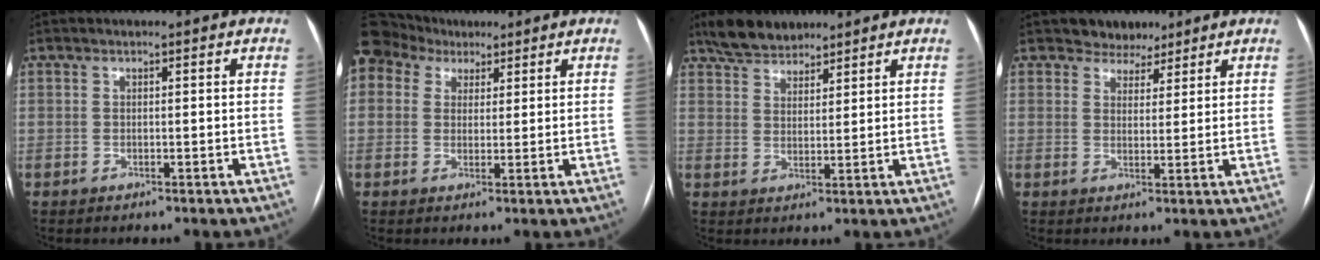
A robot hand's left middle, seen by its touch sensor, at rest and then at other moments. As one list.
[{"total": 12.0, "force": [7.1, 8.8, 3.9], "torque": [-0.113, 0.063, 0.134]}, {"total": 6.0, "force": [5.2, 2.4, 1.6], "torque": [-0.031, 0.013, 0.097]}, {"total": 4.1, "force": [3.3, 2.4, 0.2], "torque": [0.005, 0.001, 0.048]}]